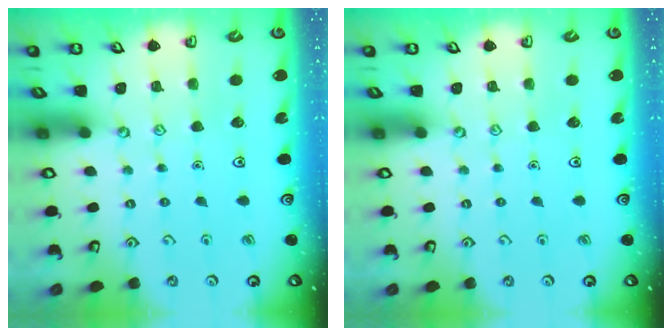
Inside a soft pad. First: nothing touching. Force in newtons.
{"total": 0.0}